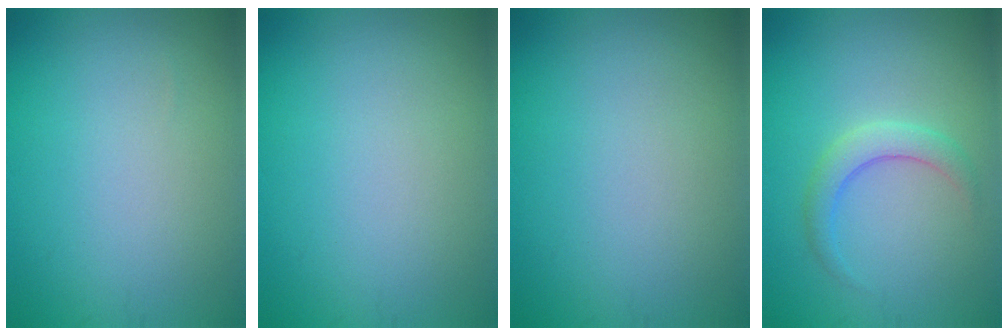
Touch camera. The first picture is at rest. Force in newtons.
{"total": 0.0}
{"total": 0.0}
{"total": 2.4, "press": 2.4, "slide": 0.0}